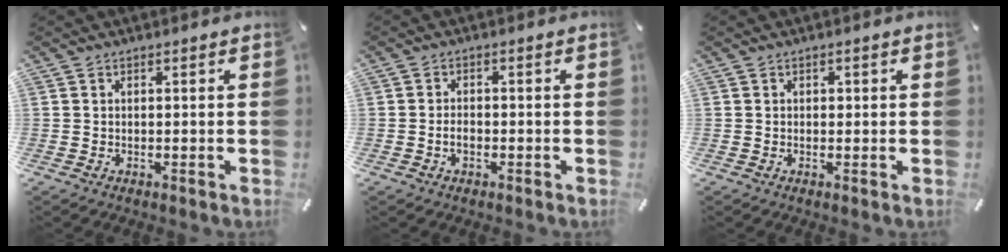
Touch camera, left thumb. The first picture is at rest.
{"total": 2.3, "force": [-0.9, 1.3, 1.7], "torque": [-0.033, 0.006, -0.016]}
{"total": 0.6, "force": [0.1, 0.5, 0.2], "torque": [-0.004, 0.003, 0.000]}